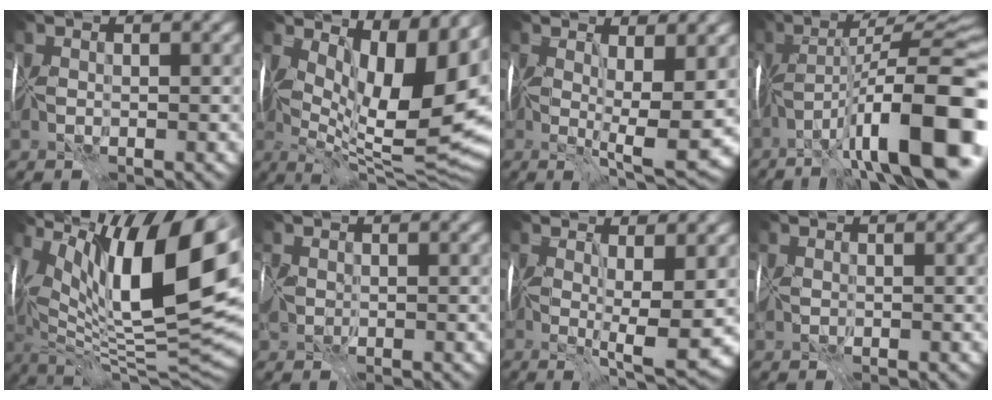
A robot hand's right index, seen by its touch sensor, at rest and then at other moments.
{"total": 15.2, "force": [4.2, 6.1, 13.3], "torque": [-0.191, -0.003, 0.079]}
{"total": 7.6, "force": [0.9, 2.1, 7.2], "torque": [-0.119, -0.019, 0.019]}
{"total": 15.8, "force": [-5.6, 3.9, 14.3], "torque": [-0.211, 0.024, -0.088]}
{"total": 16.6, "force": [6.7, 5.8, 14.1], "torque": [-0.229, 0.019, 0.119]}
{"total": 2.5, "force": [0.3, 1.9, 1.6], "torque": [-0.043, -0.001, 0.006]}
{"total": 6.5, "force": [0.6, 1.6, 6.3], "torque": [-0.105, -0.015, 0.014]}
{"total": 1.2, "force": [0.4, 1.0, 0.5], "torque": [-0.014, 0.004, 0.008]}